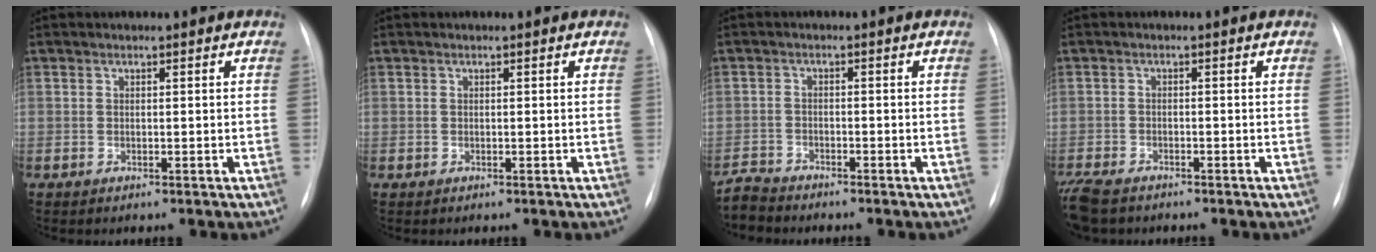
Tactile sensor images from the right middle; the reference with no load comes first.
{"total": 0.0}
{"total": 2.9, "force": [-2.8, 0.2, -0.6], "torque": [0.013, -0.013, -0.054]}
{"total": 6.4, "force": [-5.1, 2.7, 2.8], "torque": [-0.057, -0.013, -0.086]}